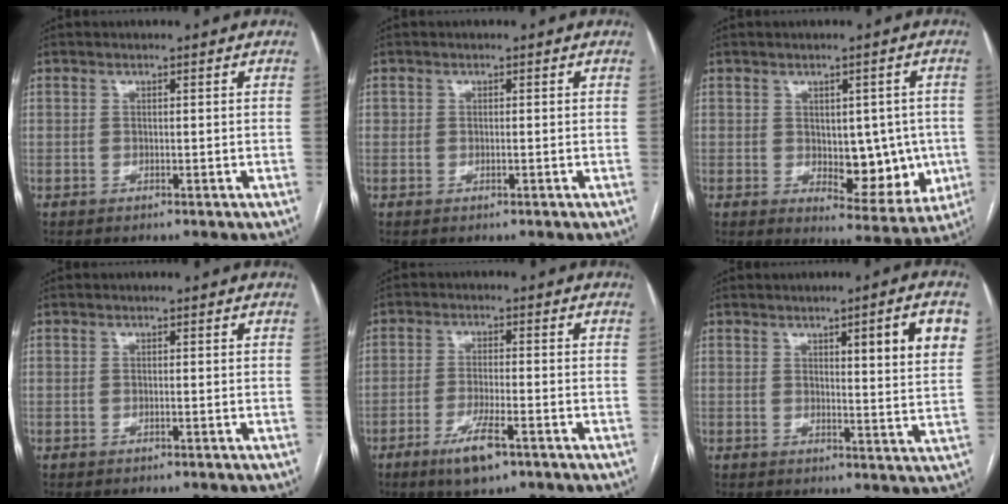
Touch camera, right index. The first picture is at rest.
{"total": 0.6, "force": [-0.2, 0.3, 0.4], "torque": [-0.007, 0.001, -0.002]}
{"total": 9.1, "force": [-0.7, 5.0, 7.6], "torque": [-0.078, 0.005, 0.006]}
{"total": 0.0}
{"total": 6.5, "force": [-3.8, 1.2, 5.1], "torque": [-0.101, -0.010, -0.062]}
{"total": 8.5, "force": [3.5, 0.3, 7.8], "torque": [-0.098, -0.006, 0.042]}